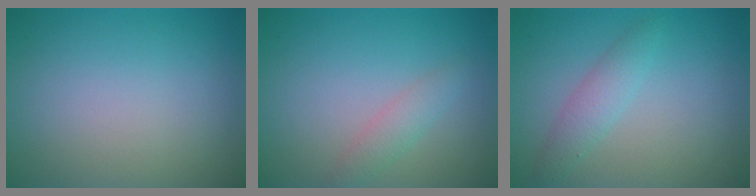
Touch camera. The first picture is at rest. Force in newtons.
{"total": 1.6, "press": 1.6, "slide": 0.1}
{"total": 2.1, "press": 2.1, "slide": 0.1}